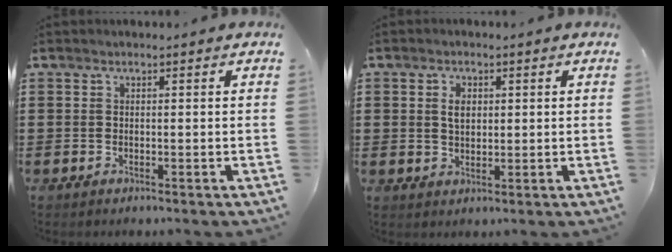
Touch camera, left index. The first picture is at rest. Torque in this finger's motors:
{"motor_torque": [0.41, -0.18, 0.33, 0.03]}